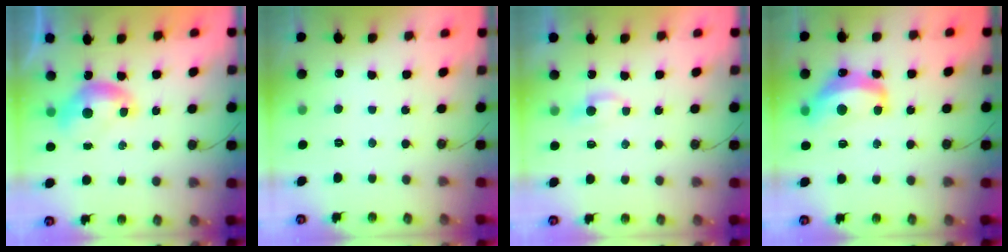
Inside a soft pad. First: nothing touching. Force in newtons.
{"total": 2.7, "press": 2.7, "slide": 0.3}
{"total": 1.6, "press": 1.5, "slide": 0.4}
{"total": 7.9, "press": 7.9, "slide": 0.7}